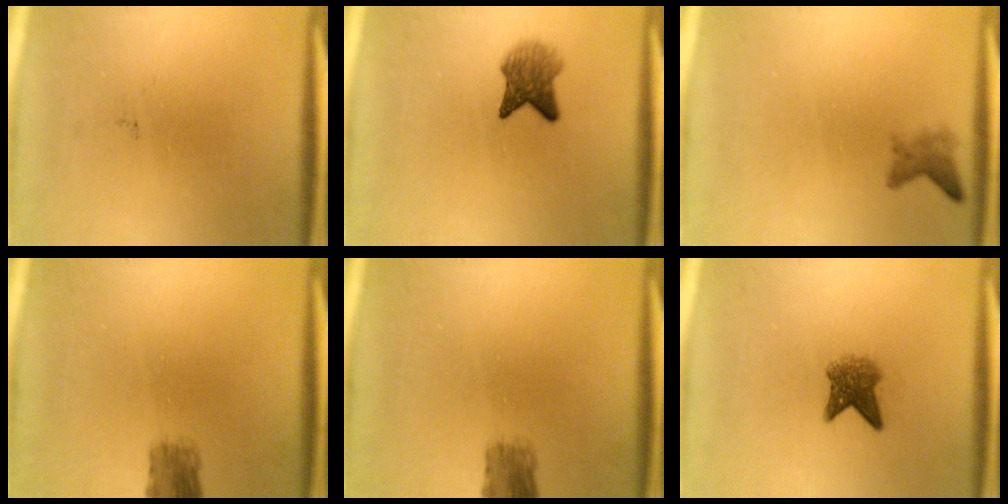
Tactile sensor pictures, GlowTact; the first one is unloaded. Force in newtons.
{"total": 4.2}
{"total": 1.7}
{"total": 2.9}
{"total": 2.9}
{"total": 3.7}